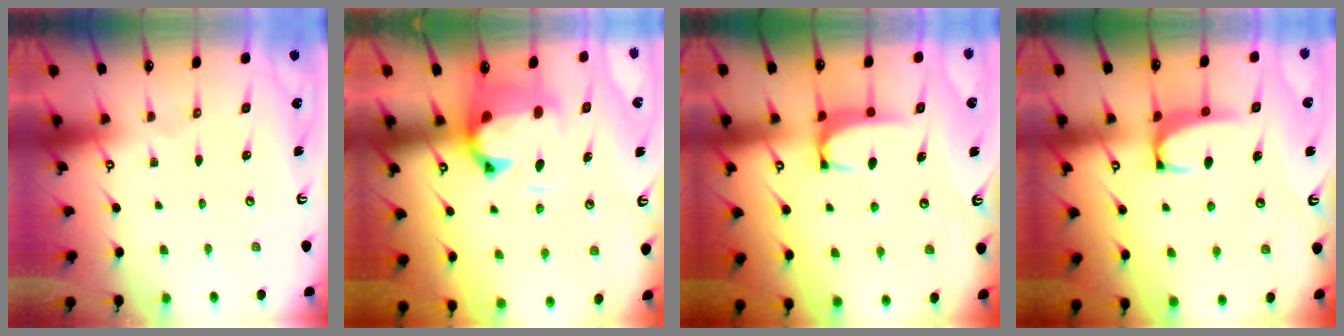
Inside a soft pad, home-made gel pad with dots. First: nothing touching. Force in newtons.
{"total": 3.0, "press": 2.7, "slide": 1.3}
{"total": 1.8, "press": 1.7, "slide": 0.5}
{"total": 2.3, "press": 2.3, "slide": 0.6}